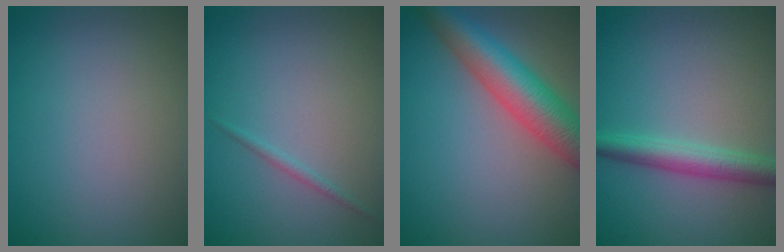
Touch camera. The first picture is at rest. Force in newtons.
{"total": 0.7, "press": 0.7, "slide": 0.0}
{"total": 7.1, "press": 7.1, "slide": 0.3}
{"total": 3.4, "press": 3.4, "slide": 0.0}